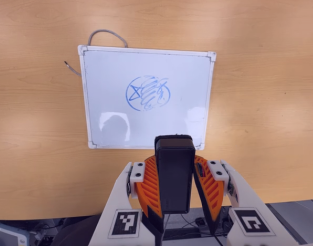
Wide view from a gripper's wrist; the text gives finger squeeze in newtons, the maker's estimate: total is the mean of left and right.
{"total": 7.8, "left": 6.9, "right": 8.8}